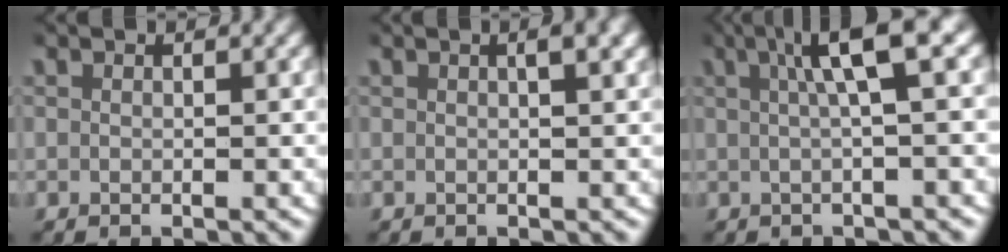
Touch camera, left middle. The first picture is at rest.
{"total": 2.4, "force": [1.0, 0.5, 2.1], "torque": [-0.028, 0.015, 0.012]}
{"total": 5.4, "force": [1.9, 0.9, 5.0], "torque": [-0.076, 0.024, 0.018]}